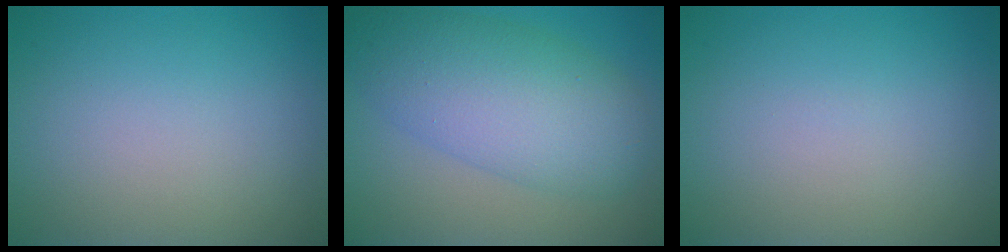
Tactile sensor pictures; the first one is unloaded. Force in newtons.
{"total": 8.3, "press": 8.3, "slide": 0.0}
{"total": 0.0}